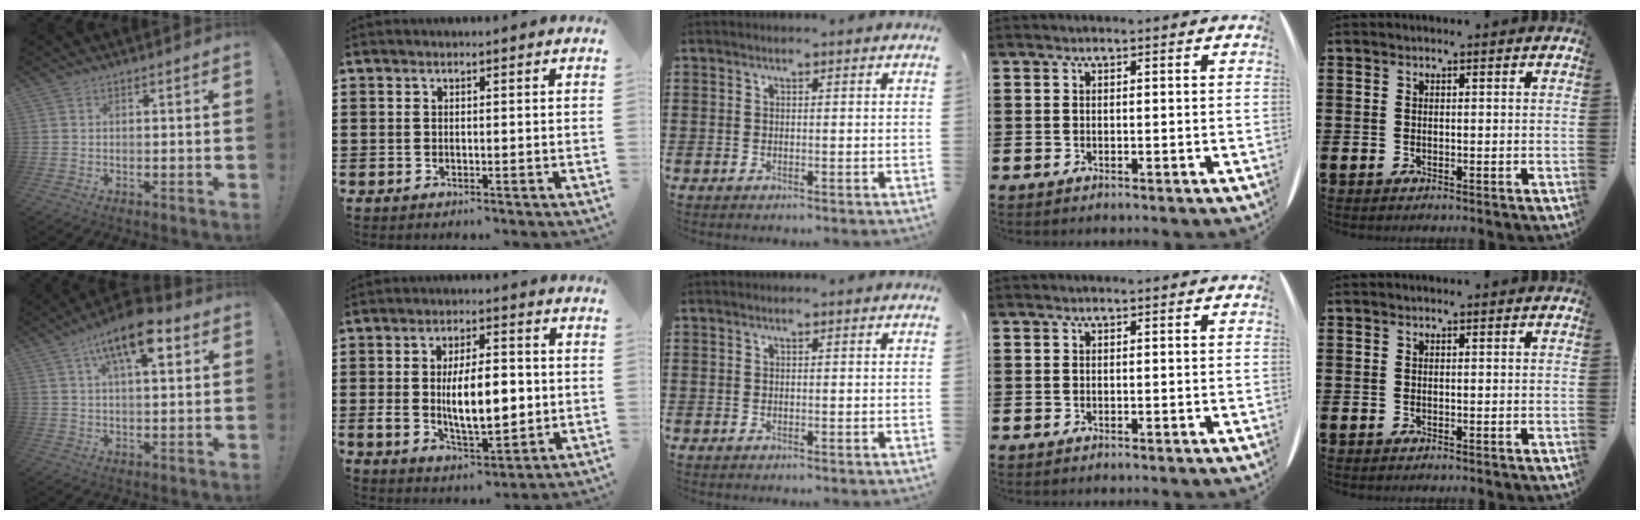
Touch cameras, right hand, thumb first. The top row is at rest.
{"thumb": {"total": 12.0, "force": [5.6, 4.7, 9.5], "torque": [-0.150, -0.017, 0.095]}, "index": {"total": 10.0, "force": [0.0, 4.8, 8.8], "torque": [-0.163, 0.000, -0.006]}}